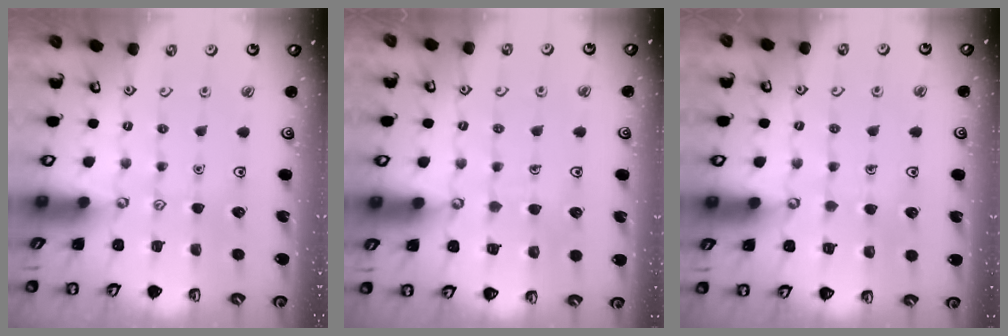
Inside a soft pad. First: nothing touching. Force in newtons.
{"total": 6.9, "press": 6.9, "slide": 0.6}
{"total": 3.7, "press": 3.7, "slide": 0.3}